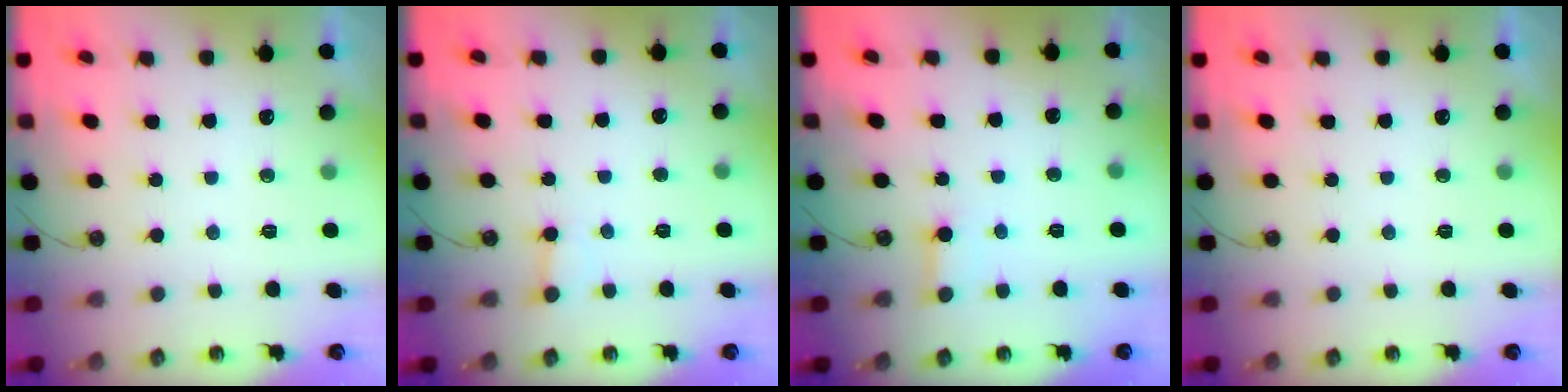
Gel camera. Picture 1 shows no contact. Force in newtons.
{"total": 2.4, "press": 2.4, "slide": 0.1}
{"total": 2.4, "press": 2.4, "slide": 0.1}
{"total": 0.0}